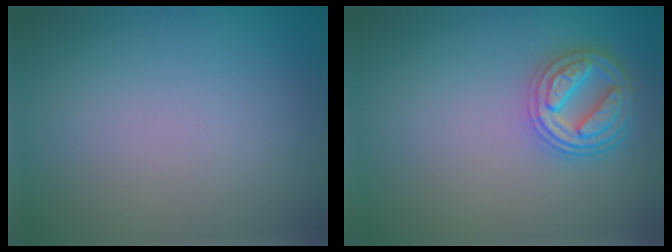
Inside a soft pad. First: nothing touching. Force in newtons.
{"total": 3.9, "press": 3.7, "slide": 1.3}